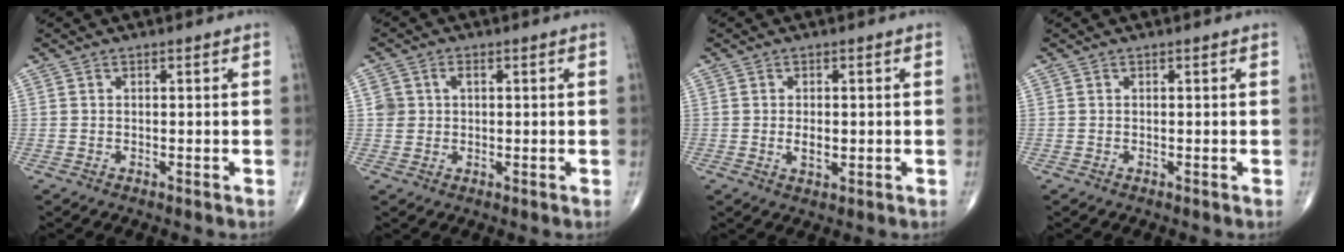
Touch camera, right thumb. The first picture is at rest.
{"total": 3.1, "force": [0.7, 2.5, 1.6], "torque": [-0.020, 0.004, 0.016]}
{"total": 2.8, "force": [-0.2, 1.6, 2.3], "torque": [-0.036, -0.003, -0.001]}
{"total": 0.0}